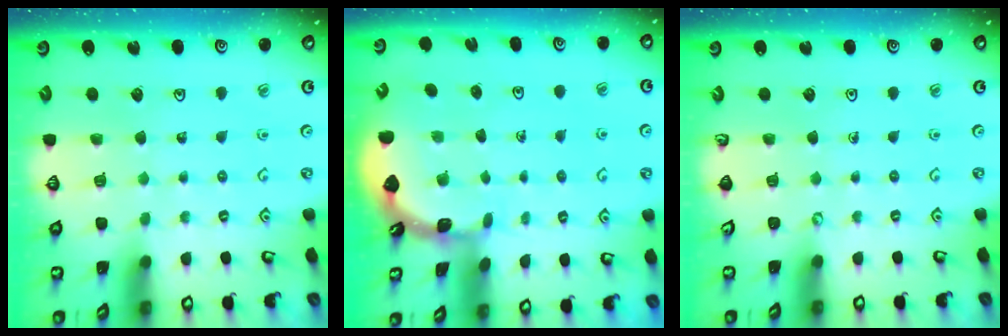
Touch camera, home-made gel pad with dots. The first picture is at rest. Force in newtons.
{"total": 1.7, "press": 1.7, "slide": 0.1}
{"total": 0.0}